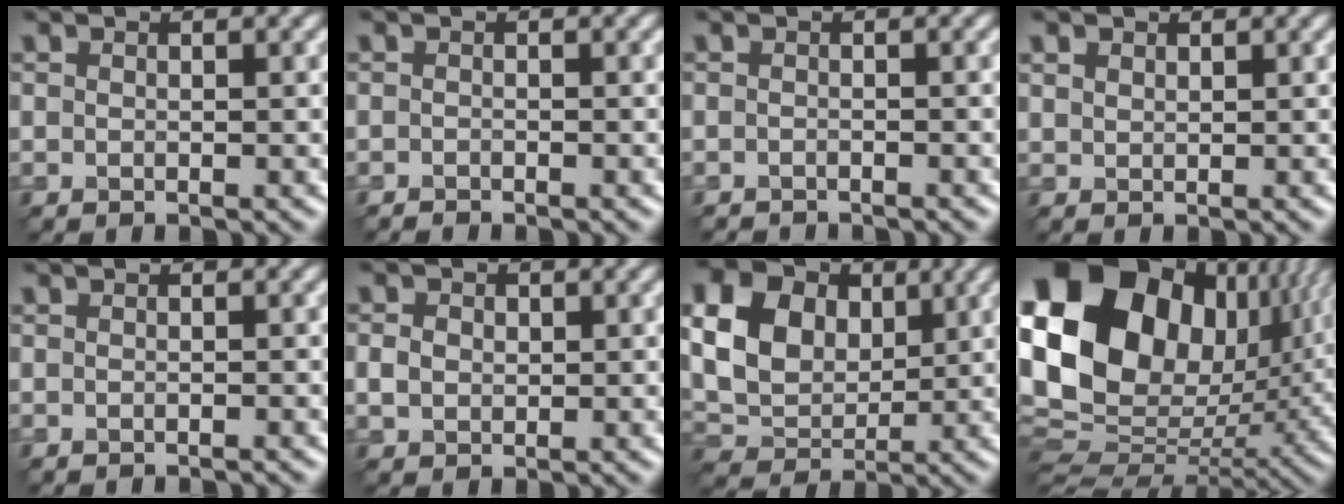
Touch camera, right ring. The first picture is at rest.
{"total": 0.5, "force": [-0.5, -0.1, 0.0], "torque": [-0.003, -0.004, -0.011]}
{"total": 1.1, "force": [-1.1, -0.1, -0.1], "torque": [0.000, -0.011, -0.021]}
{"total": 0.9, "force": [0.7, 0.5, 0.3], "torque": [-0.014, -0.002, 0.013]}
{"total": 0.6, "force": [-0.6, -0.1, 0.0], "torque": [-0.004, -0.004, -0.011]}
{"total": 1.8, "force": [0.0, 1.5, 1.0], "torque": [-0.022, -0.004, -0.002]}
{"total": 10.5, "force": [2.7, 7.9, 6.4], "torque": [-0.163, 0.021, 0.038]}
{"total": 21.1, "force": [5.4, 15.0, 13.8], "torque": [-0.285, 0.011, 0.107]}